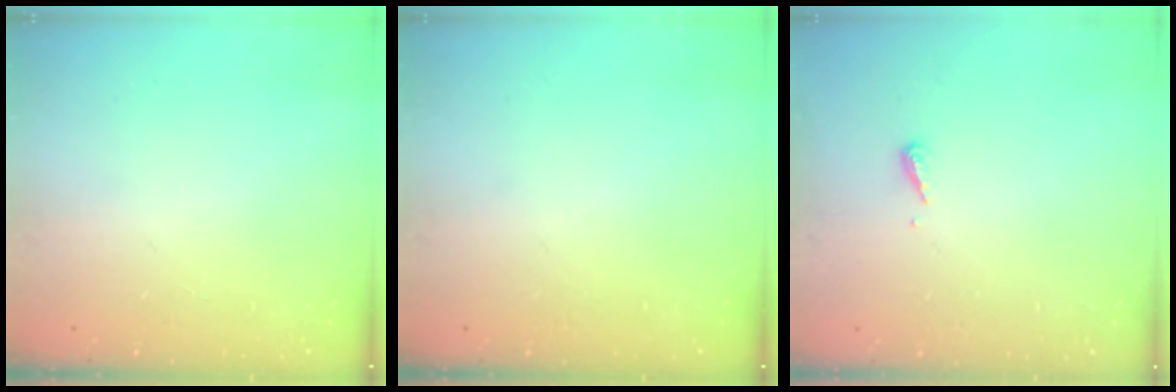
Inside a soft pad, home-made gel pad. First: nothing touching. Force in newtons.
{"total": 0.0}
{"total": 4.8, "press": 4.8, "slide": 0.5}